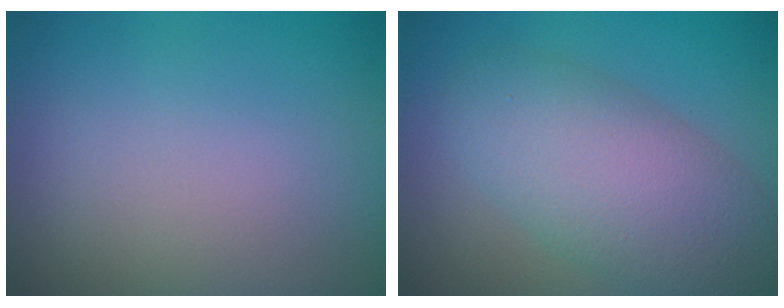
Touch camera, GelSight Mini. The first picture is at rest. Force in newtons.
{"total": 7.0, "press": 7.0, "slide": 0.3}